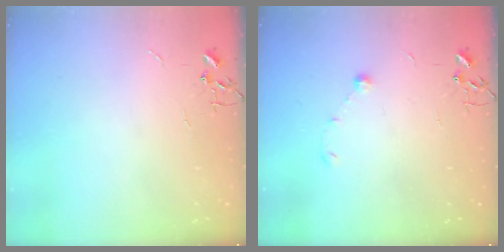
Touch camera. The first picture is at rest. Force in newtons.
{"total": 5.4, "press": 5.3, "slide": 0.9}